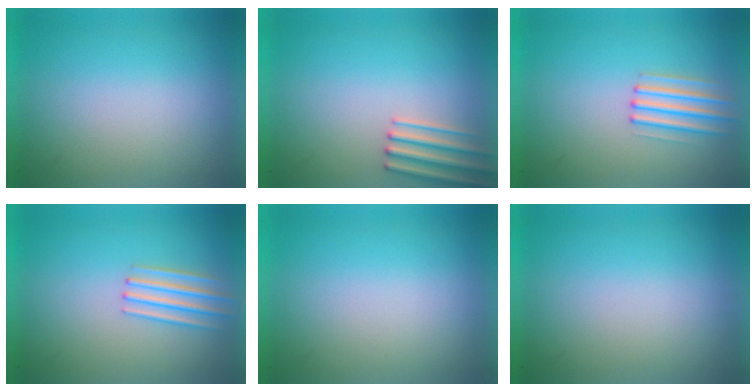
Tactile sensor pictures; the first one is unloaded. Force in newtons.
{"total": 2.0}
{"total": 2.1}
{"total": 2.1}
{"total": 0.0}
{"total": 1.0}